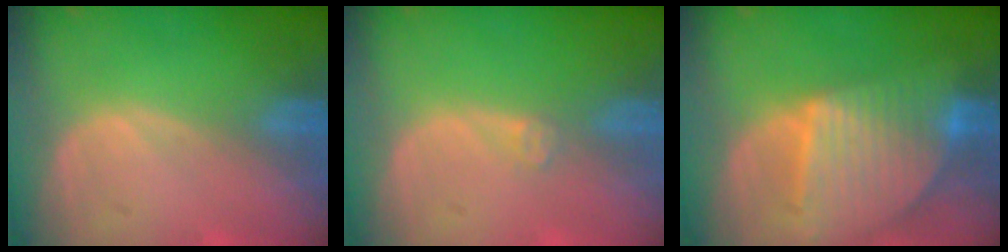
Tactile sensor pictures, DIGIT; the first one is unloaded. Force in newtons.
{"total": 1.3, "press": 1.1, "slide": 0.7}
{"total": 9.5, "press": 8.2, "slide": 4.8}